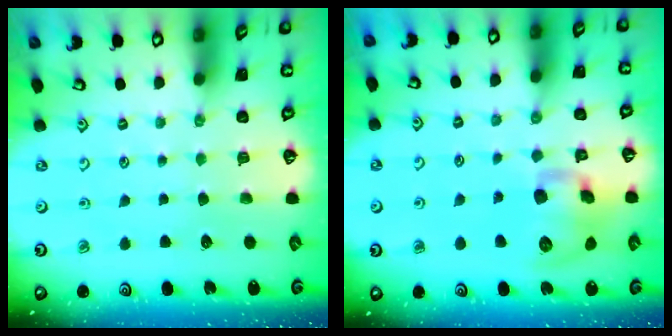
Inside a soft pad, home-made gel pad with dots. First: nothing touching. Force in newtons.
{"total": 12.9, "press": 12.7, "slide": 2.1}